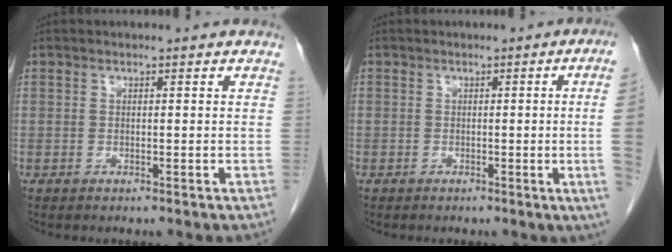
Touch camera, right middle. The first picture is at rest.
{"total": 5.9, "force": [-0.3, -2.2, 5.4], "torque": [-0.052, -0.010, -0.004]}